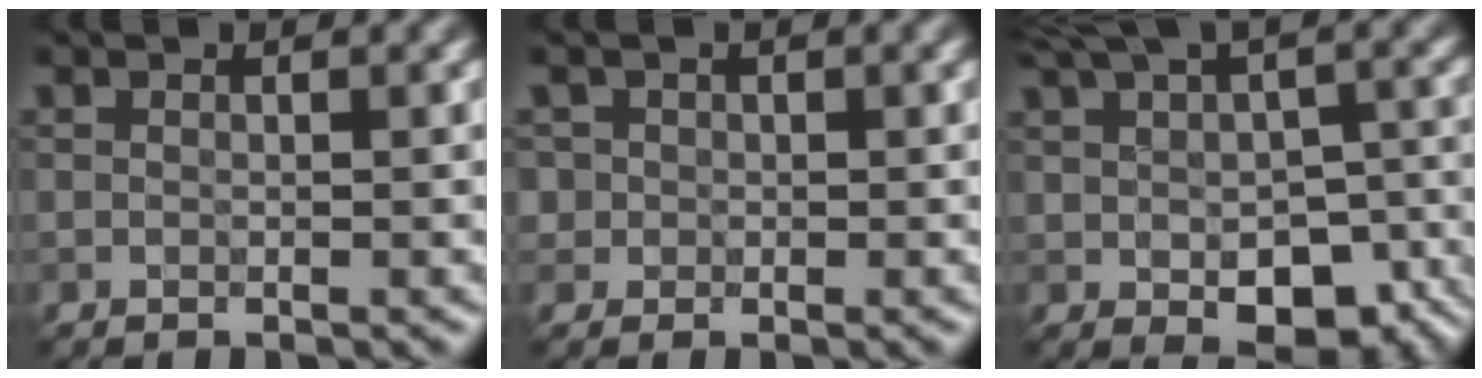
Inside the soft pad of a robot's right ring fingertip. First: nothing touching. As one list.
[{"total": 1.9, "force": [0.4, 1.8, 0.5], "torque": [0.000, 0.004, 0.010]}, {"total": 11.3, "force": [-1.1, 6.9, 8.8], "torque": [-0.138, -0.021, 0.026]}]